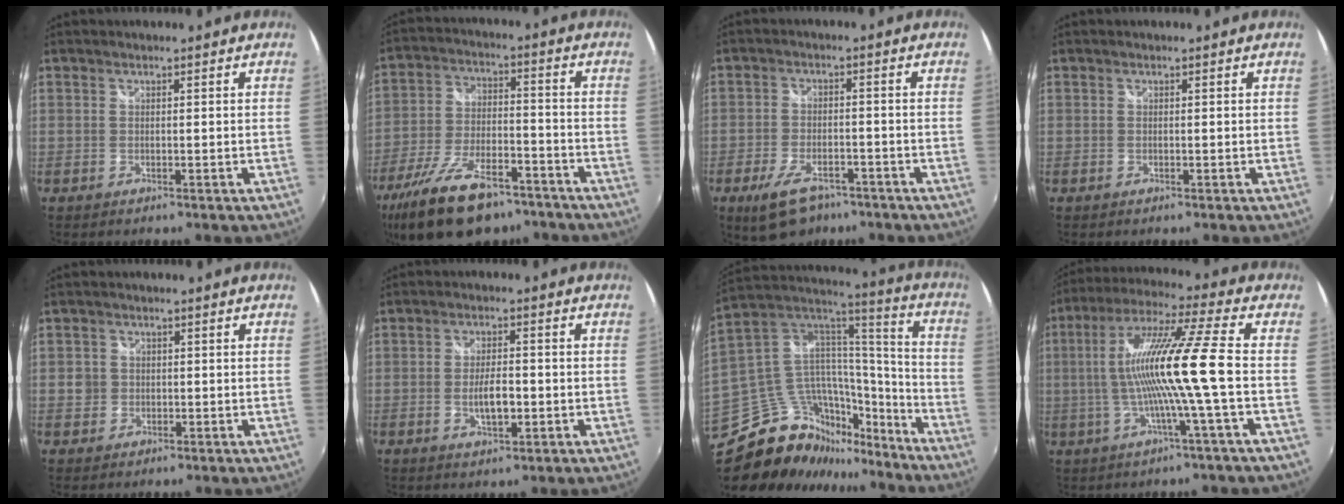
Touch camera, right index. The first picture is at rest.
{"total": 19.1, "force": [-13.4, 8.3, 10.6], "torque": [-0.223, -0.023, -0.223]}
{"total": 9.6, "force": [-6.5, 4.7, 5.3], "torque": [-0.123, -0.013, -0.111]}
{"total": 0.0}
{"total": 2.6, "force": [-0.6, 2.5, 0.5], "torque": [-0.011, 0.000, -0.011]}
{"total": 5.1, "force": [-1.2, 2.0, 4.5], "torque": [-0.087, -0.003, -0.018]}
{"total": 25.7, "force": [-17.3, 14.2, 12.7], "torque": [-0.245, 0.040, -0.259]}
{"total": 14.4, "force": [-1.8, -1.8, 14.1], "torque": [-0.262, 0.003, -0.030]}